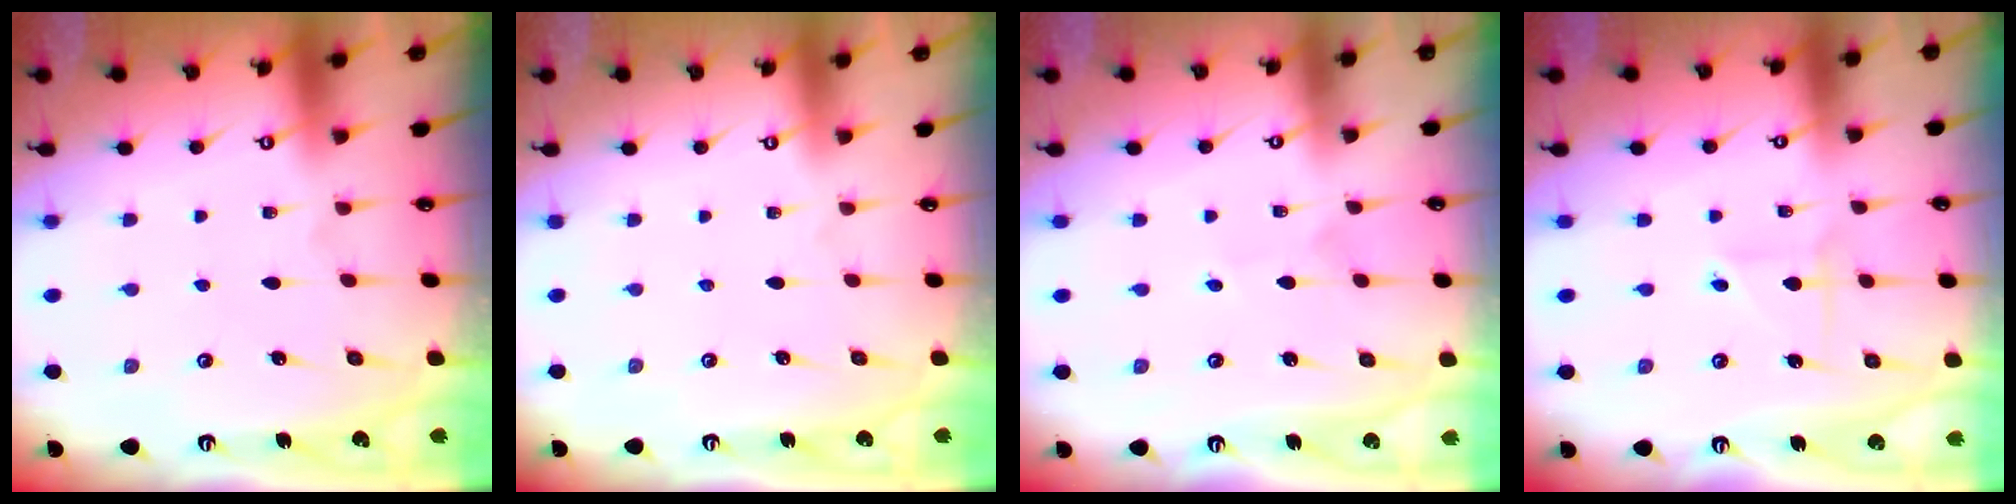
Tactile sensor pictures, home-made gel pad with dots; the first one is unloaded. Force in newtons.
{"total": 0.0}
{"total": 1.1, "press": 1.1, "slide": 0.1}
{"total": 2.9, "press": 2.9, "slide": 0.2}